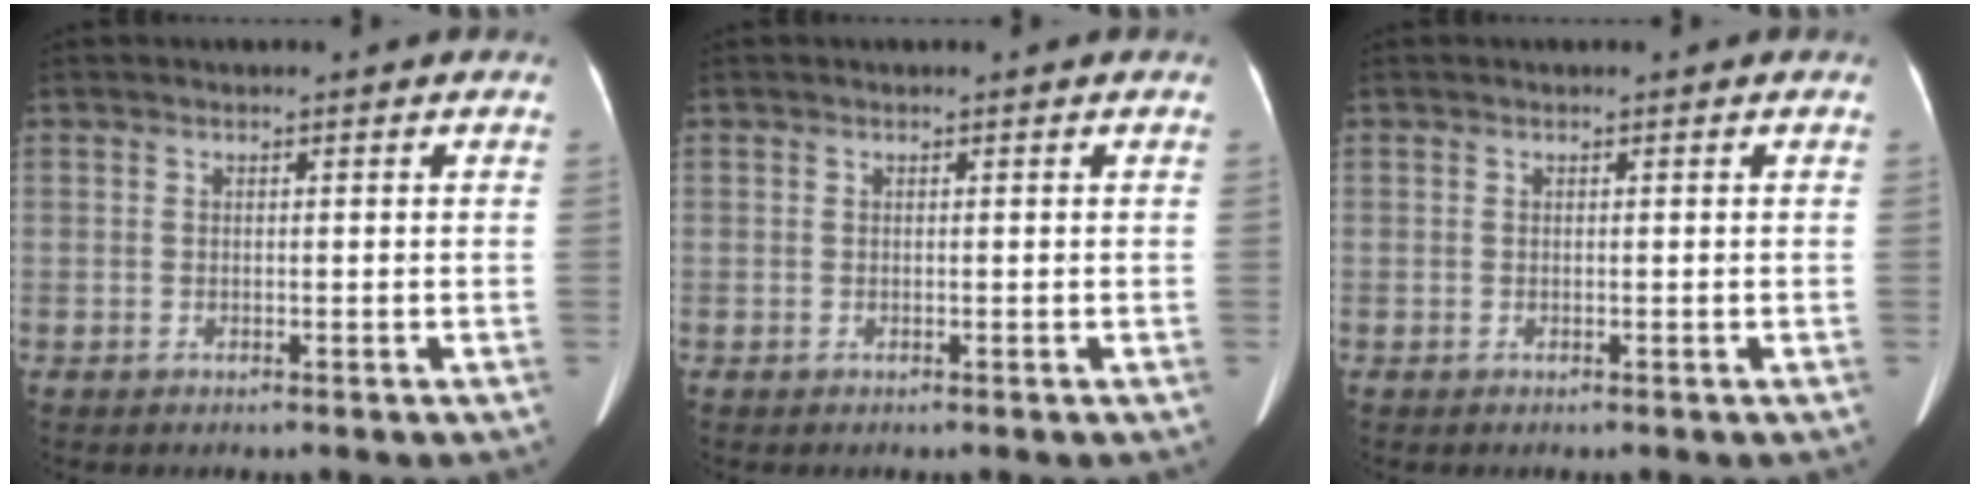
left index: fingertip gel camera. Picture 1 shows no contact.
{"total": 0.0}
{"total": 0.0}